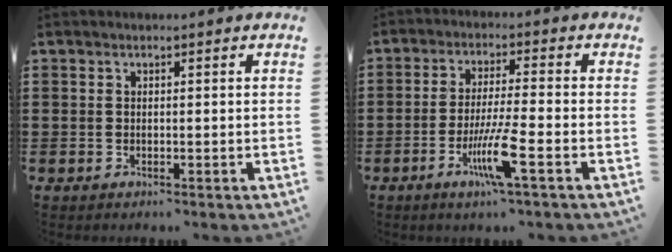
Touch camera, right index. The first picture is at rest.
{"total": 7.8, "force": [-3.5, 0.3, 6.9], "torque": [-0.138, -0.015, -0.066]}